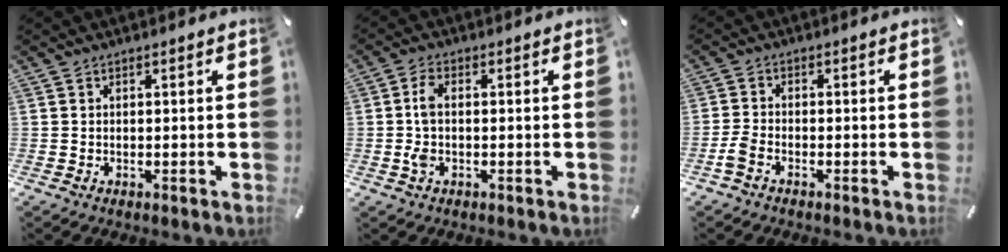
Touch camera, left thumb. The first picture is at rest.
{"total": 4.4, "force": [-0.5, 2.4, 3.7], "torque": [-0.081, 0.003, -0.011]}
{"total": 3.1, "force": [-2.0, 1.4, 2.0], "torque": [-0.054, 0.000, -0.040]}